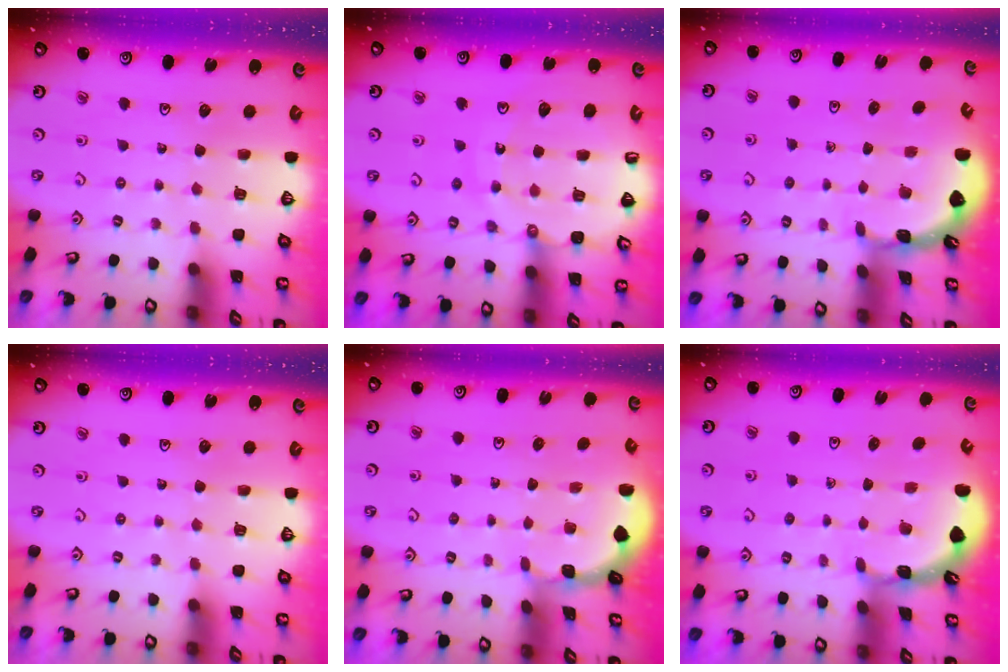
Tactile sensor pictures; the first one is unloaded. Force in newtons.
{"total": 14.1, "press": 14.0, "slide": 1.8}
{"total": 1.6, "press": 1.6, "slide": 0.2}
{"total": 0.0}
{"total": 0.9, "press": 0.8, "slide": 0.2}
{"total": 1.5, "press": 1.5, "slide": 0.1}